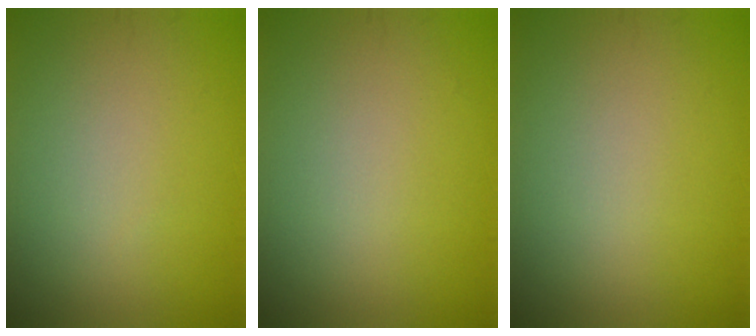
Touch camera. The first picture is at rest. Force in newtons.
{"total": 0.0}
{"total": 0.0}